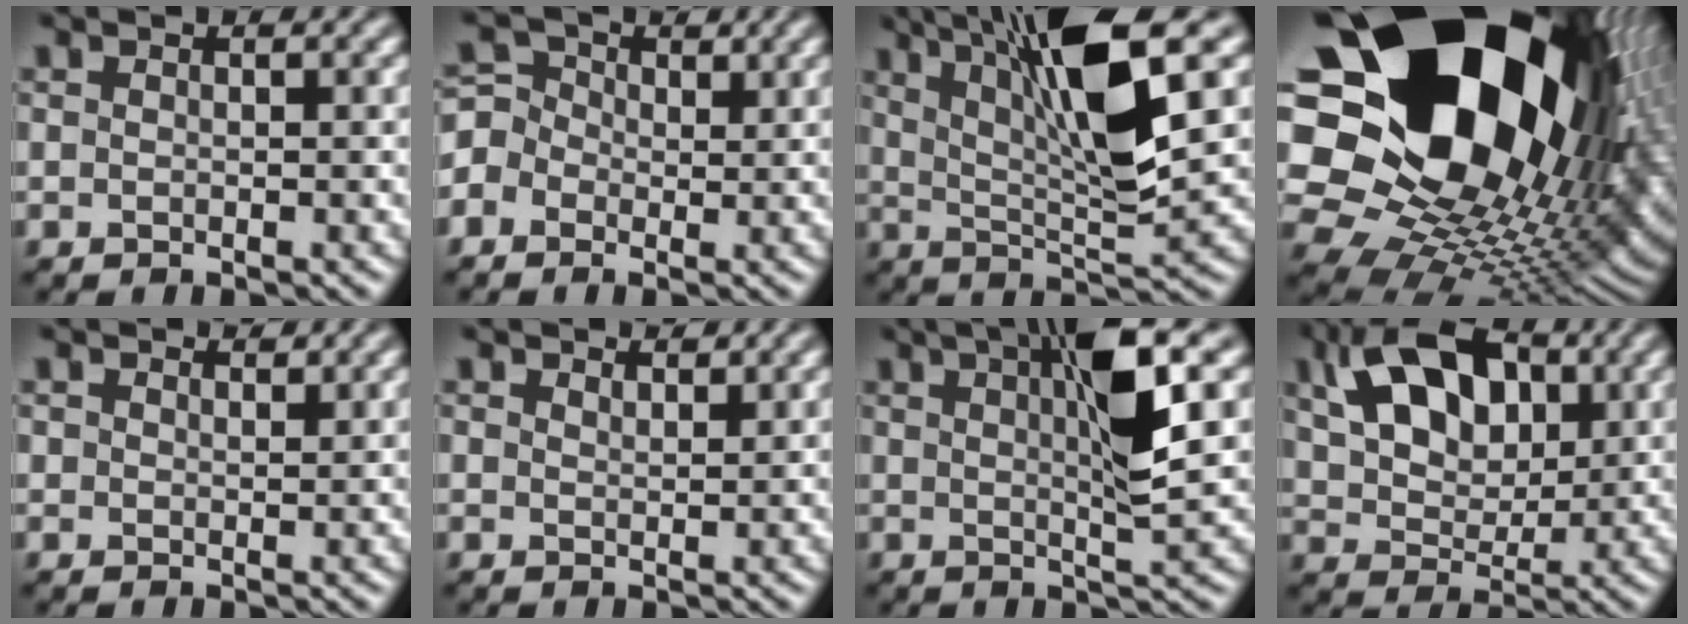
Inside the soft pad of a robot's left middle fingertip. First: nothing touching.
{"total": 3.2, "force": [-0.7, 3.0, 0.8], "torque": [-0.016, 0.019, -0.028]}
{"total": 9.6, "force": [3.9, 2.0, 8.5], "torque": [-0.146, -0.001, 0.070]}
{"total": 23.2, "force": [7.6, 16.1, 15.0], "torque": [-0.285, 0.015, 0.146]}
{"total": 1.3, "force": [1.3, 0.2, -0.1], "torque": [0.001, -0.004, 0.018]}
{"total": 1.6, "force": [1.6, 0.1, -0.1], "torque": [0.003, -0.003, 0.022]}
{"total": 6.8, "force": [2.6, 1.1, 6.2], "torque": [-0.089, 0.009, 0.035]}
{"total": 9.9, "force": [3.9, 6.3, 6.6], "torque": [-0.137, 0.023, 0.060]}